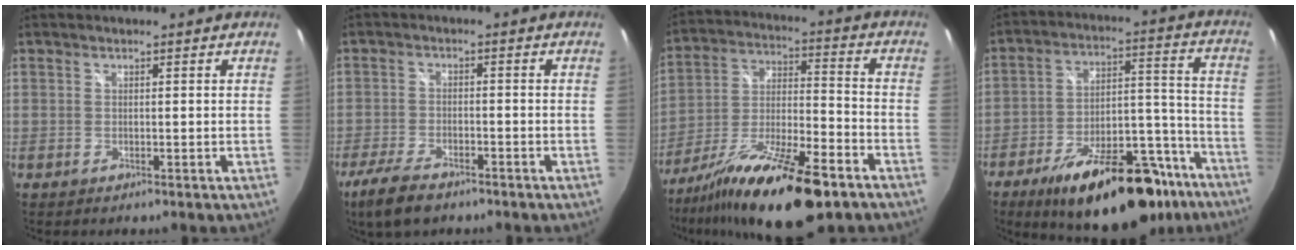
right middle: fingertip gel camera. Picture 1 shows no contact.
{"total": 8.1, "force": [-6.0, 2.9, 4.6], "torque": [-0.125, -0.021, -0.112]}
{"total": 22.0, "force": [-14.7, 5.3, 15.4], "torque": [-0.284, -0.038, -0.250]}
{"total": 26.3, "force": [-18.7, 10.0, 15.6], "torque": [-0.238, 0.013, -0.256]}